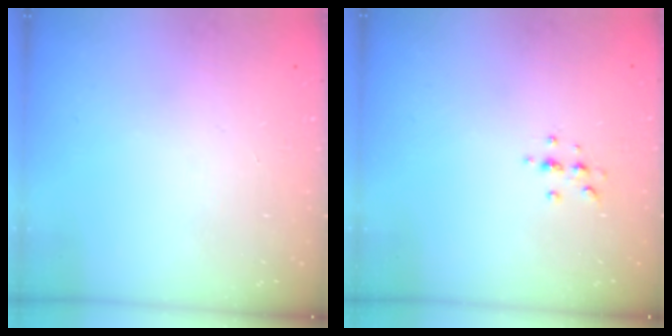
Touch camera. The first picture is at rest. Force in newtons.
{"total": 3.3, "press": 3.2, "slide": 0.4}